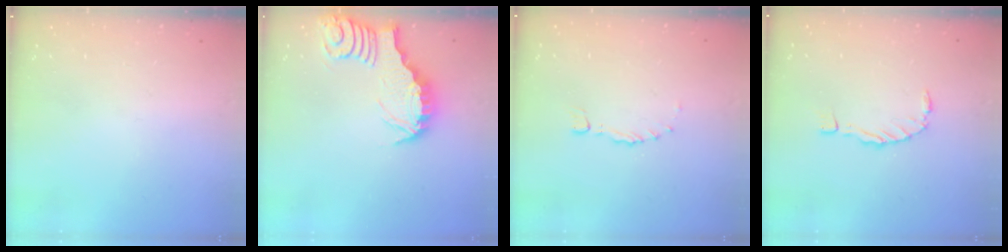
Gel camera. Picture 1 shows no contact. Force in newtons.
{"total": 3.3, "press": 3.2, "slide": 0.4}
{"total": 0.0}
{"total": 0.0}